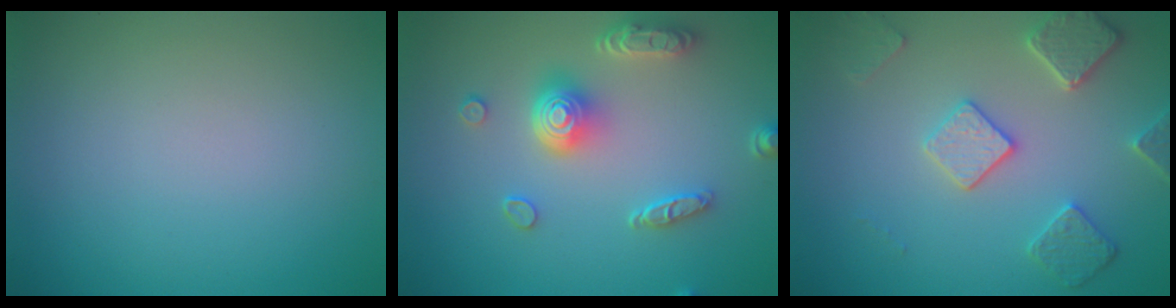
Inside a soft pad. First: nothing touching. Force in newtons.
{"total": 4.9, "press": 4.0, "slide": 2.9}
{"total": 4.2, "press": 3.6, "slide": 2.3}